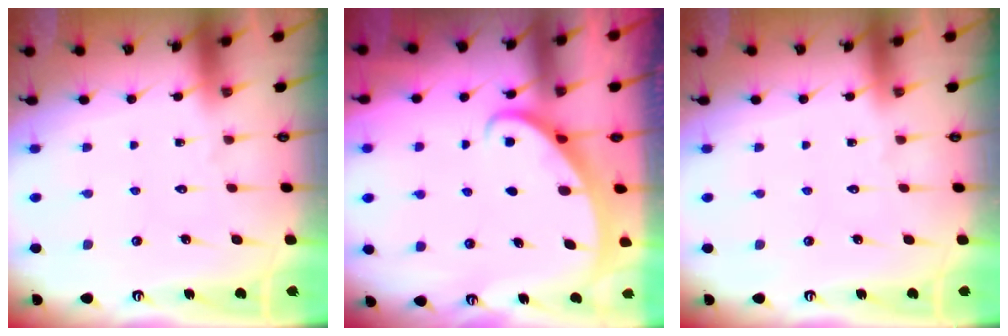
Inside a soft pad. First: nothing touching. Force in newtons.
{"total": 2.2, "press": 2.2, "slide": 0.3}
{"total": 0.0}